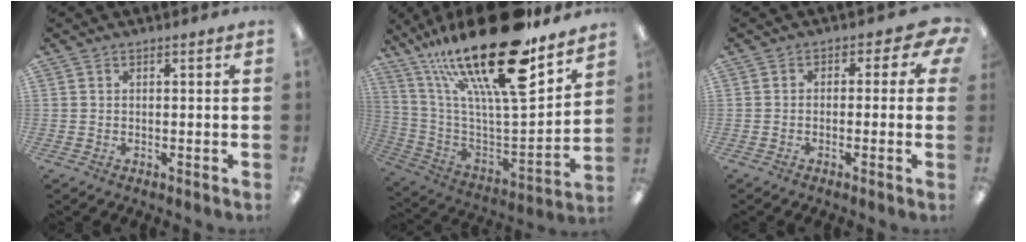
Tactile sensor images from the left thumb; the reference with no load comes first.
{"total": 29.3, "force": [19.6, 8.1, 20.2], "torque": [-0.352, -0.128, 0.324]}
{"total": 3.5, "force": [-0.5, 2.3, 2.6], "torque": [-0.029, 0.003, -0.013]}